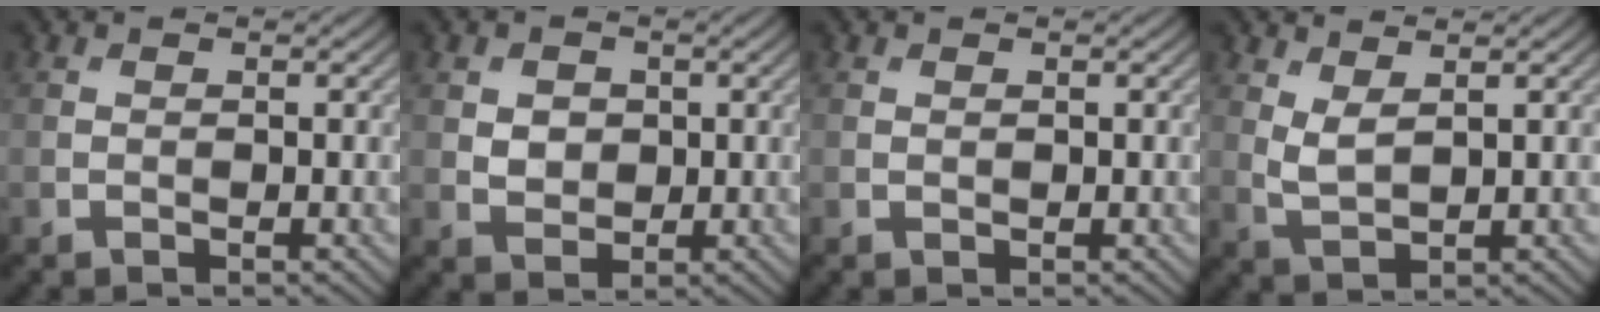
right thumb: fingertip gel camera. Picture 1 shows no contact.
{"total": 2.8, "force": [0.5, 2.3, 1.4], "torque": [-0.036, -0.003, 0.004]}
{"total": 0.0}
{"total": 2.7, "force": [1.7, 0.9, 1.9], "torque": [-0.051, -0.006, 0.039]}